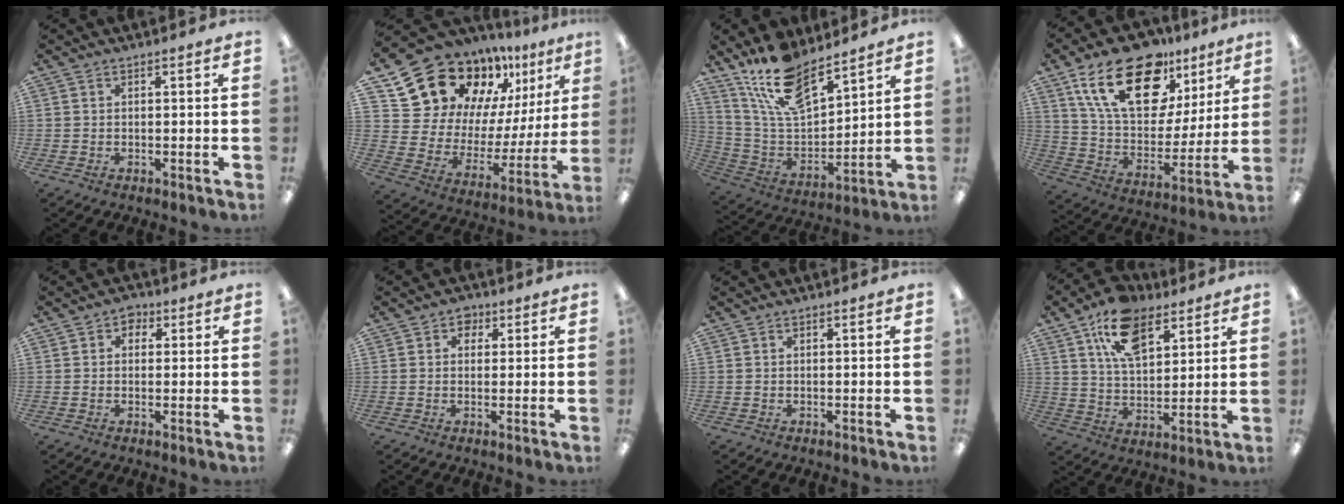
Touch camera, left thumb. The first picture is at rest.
{"total": 17.7, "force": [15.0, 8.4, 4.4], "torque": [-0.097, -0.131, 0.272]}
{"total": 17.2, "force": [13.6, 6.4, 8.4], "torque": [-0.175, -0.074, 0.245]}
{"total": 24.0, "force": [14.6, 12.4, 14.4], "torque": [-0.244, -0.070, 0.258]}
{"total": 2.7, "force": [0.6, 2.2, 1.3], "torque": [-0.010, 0.003, 0.007]}
{"total": 3.1, "force": [1.4, 2.5, 1.2], "torque": [-0.003, -0.002, 0.020]}
{"total": 0.0}
{"total": 14.6, "force": [8.4, 8.1, 8.8], "torque": [-0.148, -0.021, 0.153]}